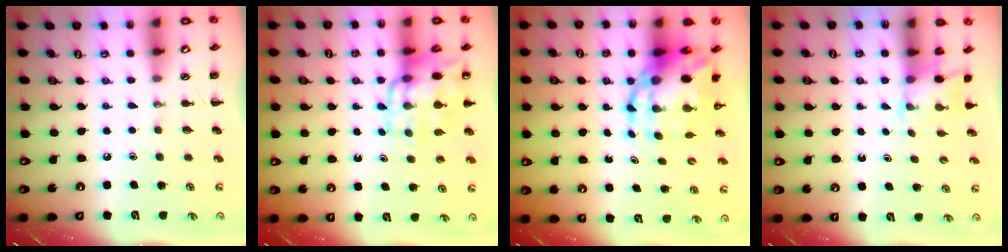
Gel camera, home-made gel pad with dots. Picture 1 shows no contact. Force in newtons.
{"total": 13.0, "press": 12.6, "slide": 2.9}
{"total": 9.7, "press": 9.3, "slide": 2.6}
{"total": 2.6, "press": 2.5, "slide": 0.6}